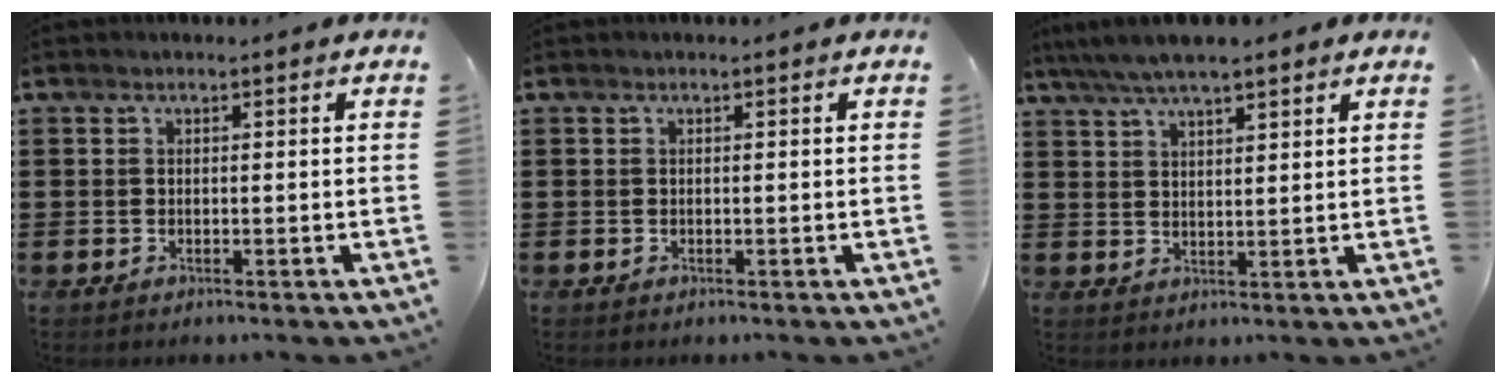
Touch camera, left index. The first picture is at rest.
{"total": 0.0}
{"total": 4.9, "force": [4.0, 1.0, 2.7], "torque": [-0.061, -0.004, 0.072]}